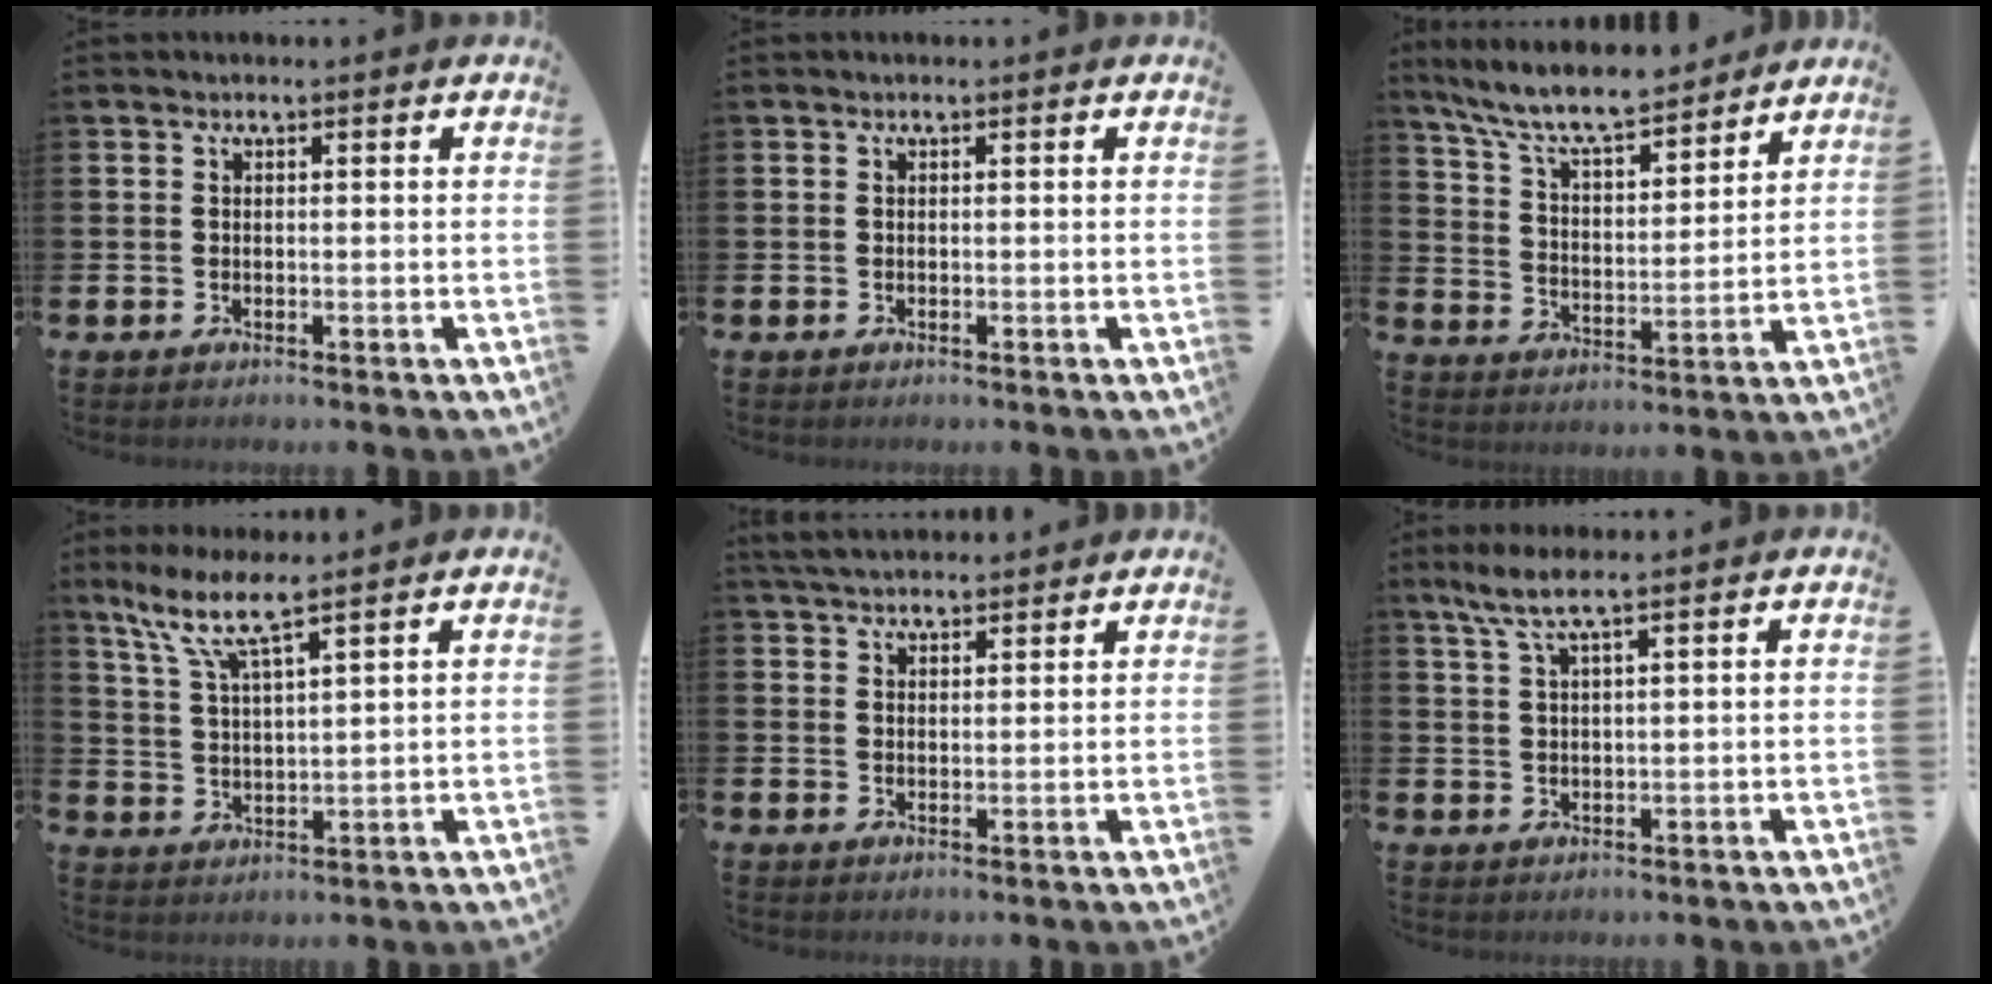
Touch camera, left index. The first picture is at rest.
{"total": 0.0}
{"total": 9.2, "force": [8.5, 1.7, 3.2], "torque": [-0.099, -0.052, 0.151]}
{"total": 7.1, "force": [5.6, 0.7, 4.3], "torque": [-0.108, -0.013, 0.098]}
{"total": 4.1, "force": [4.0, 0.8, 0.7], "torque": [-0.019, -0.014, 0.074]}
{"total": 4.7, "force": [3.1, 0.9, 3.4], "torque": [-0.080, 0.003, 0.058]}